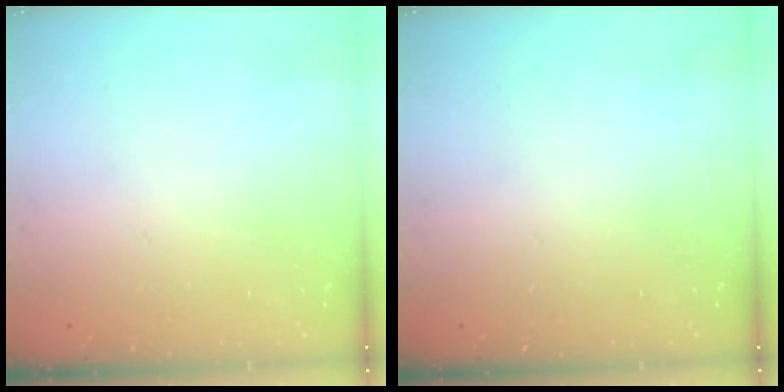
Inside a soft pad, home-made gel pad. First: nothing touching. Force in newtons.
{"total": 0.0}